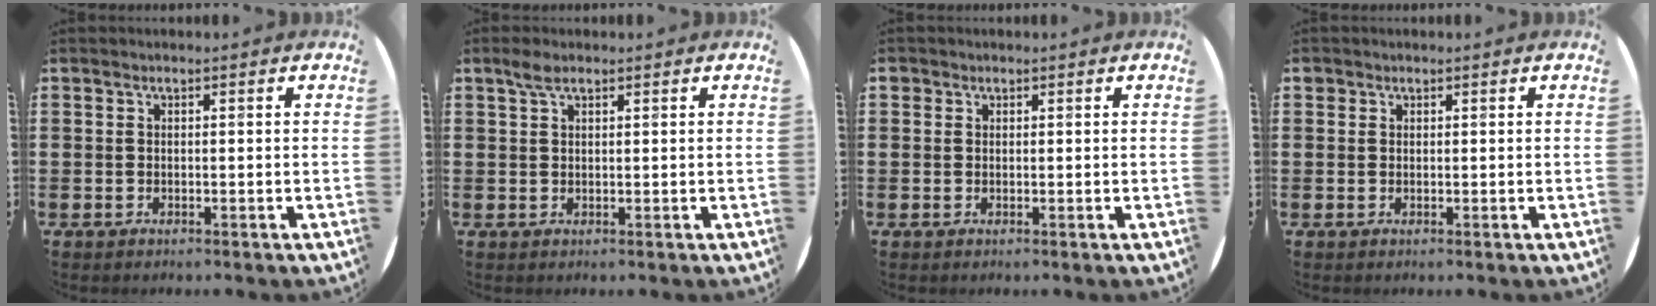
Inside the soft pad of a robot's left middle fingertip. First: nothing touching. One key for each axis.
{"total": 1.9, "fx": 1.3, "fy": 0.7, "fz": 1.2, "tx": -0.026, "ty": 0.005, "tz": 0.023}
{"total": 0.6, "fx": 0.3, "fy": 0.5, "fz": 0.0, "tx": 0.000, "ty": 0.004, "tz": 0.007}
{"total": 0.7, "fx": 0.5, "fy": 0.4, "fz": -0.1, "tx": 0.001, "ty": 0.004, "tz": 0.010}